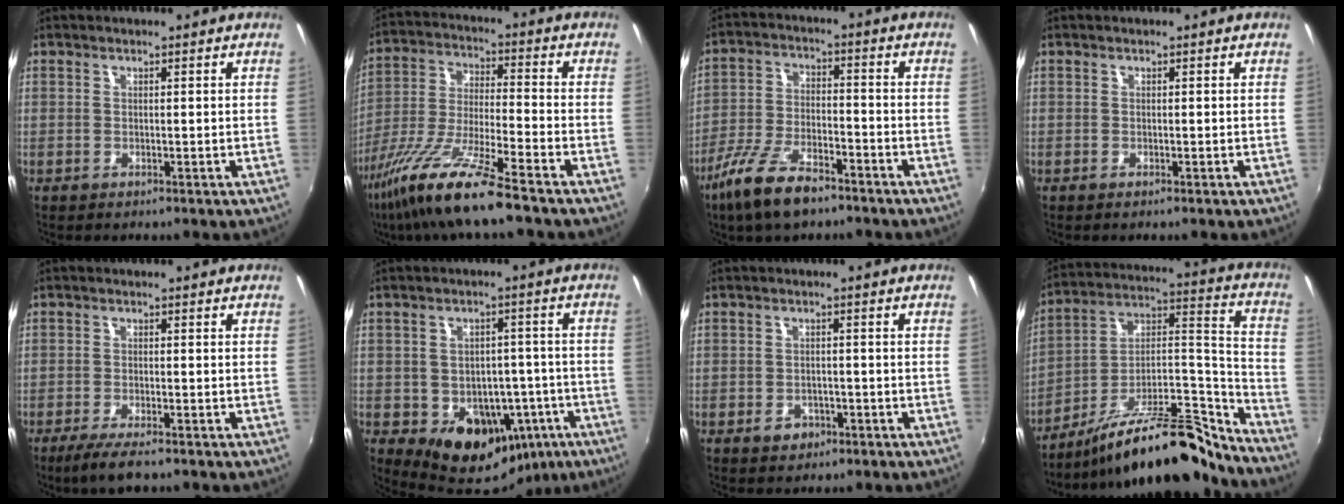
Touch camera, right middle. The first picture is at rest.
{"total": 15.0, "force": [-10.9, 0.1, 10.3], "torque": [-0.212, -0.027, -0.202]}
{"total": 11.5, "force": [-8.2, 3.7, 7.2], "torque": [-0.157, -0.014, -0.150]}
{"total": 0.0}
{"total": 4.9, "force": [-3.7, 0.7, 3.2], "torque": [-0.077, -0.016, -0.068]}
{"total": 14.6, "force": [-6.2, 11.5, 6.7], "torque": [-0.118, 0.023, -0.050]}
{"total": 3.0, "force": [-1.7, 2.2, 1.2], "torque": [-0.024, 0.003, -0.022]}
{"total": 21.0, "force": [-17.5, 5.2, 10.5], "torque": [-0.139, 0.033, -0.277]}